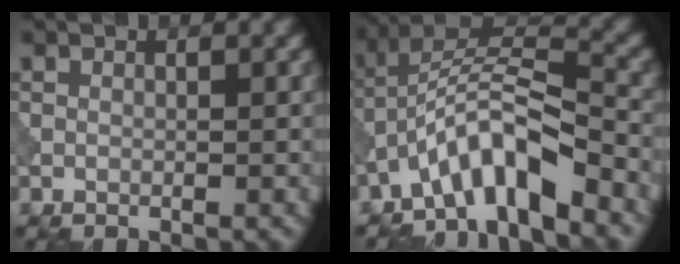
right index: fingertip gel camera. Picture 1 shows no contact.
{"total": 7.2, "force": [-4.6, 1.7, 5.2], "torque": [-0.086, 0.016, -0.088]}